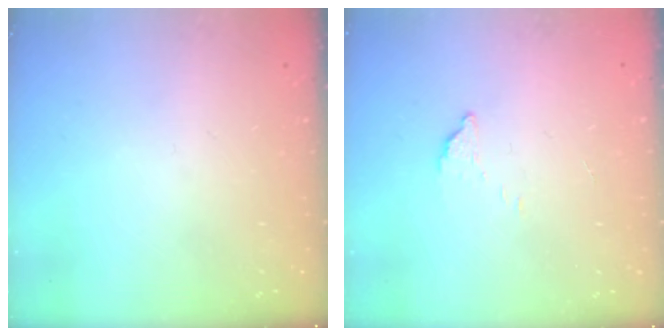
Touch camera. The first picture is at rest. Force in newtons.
{"total": 2.8, "press": 2.7, "slide": 0.3}